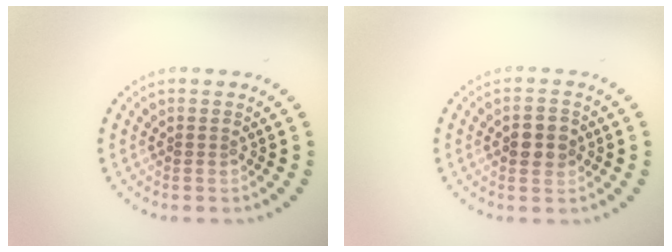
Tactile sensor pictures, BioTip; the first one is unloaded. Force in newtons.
{"total": 2.2, "press": 2.2, "slide": 0.2}